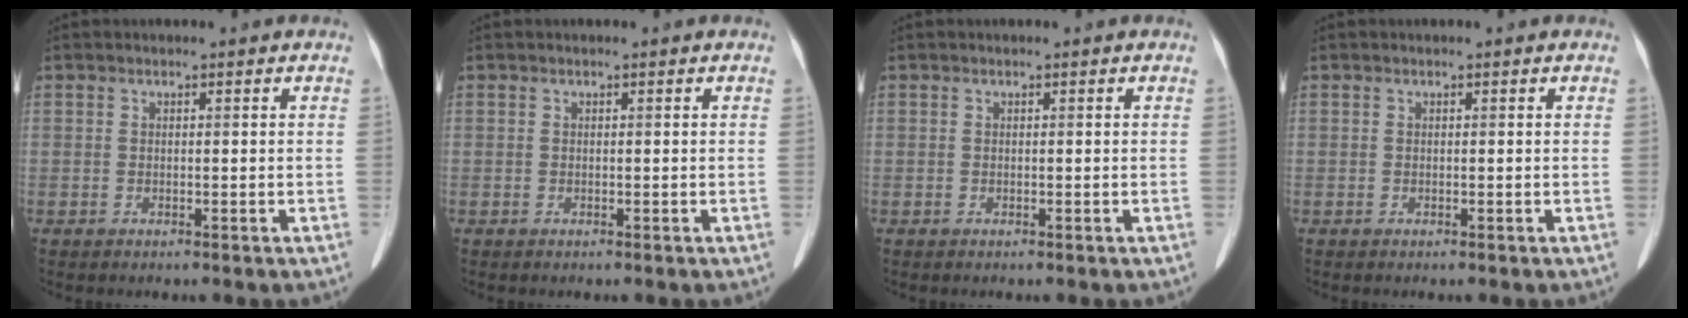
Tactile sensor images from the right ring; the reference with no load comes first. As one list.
[{"total": 0.0}, {"total": 0.0}, {"total": 0.0}]